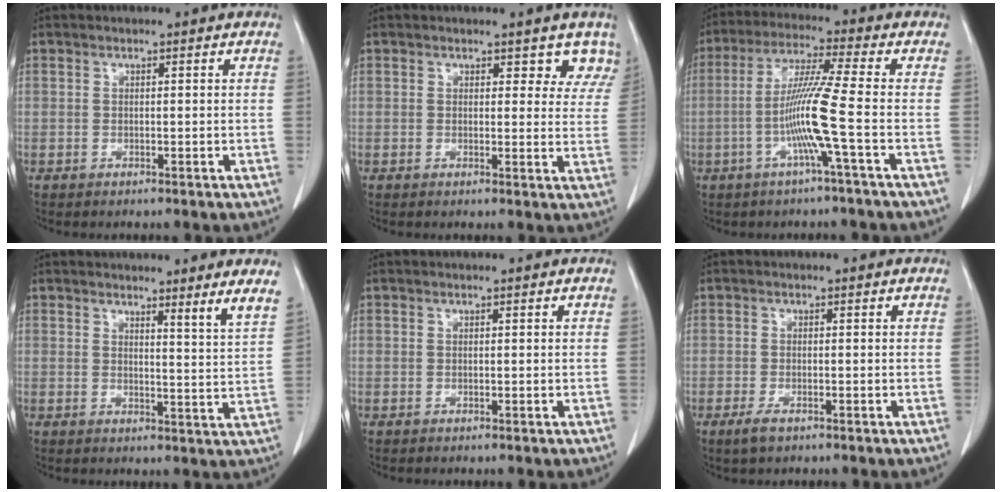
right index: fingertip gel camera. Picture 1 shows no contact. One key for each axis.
{"total": 4.8, "fx": 4.0, "fy": 2.4, "fz": 1.0, "tx": 0.015, "ty": -0.008, "tz": 0.029}
{"total": 9.4, "fx": -2.5, "fy": -1.8, "fz": 8.9, "tx": -0.176, "ty": -0.002, "tz": -0.052}
{"total": 4.0, "fx": 3.3, "fy": -1.0, "fz": 2.1, "tx": -0.036, "ty": -0.037, "tz": 0.034}
{"total": 0.0}
{"total": 2.2, "fx": -1.4, "fy": 0.7, "fz": 1.6, "tx": -0.033, "ty": -0.003, "tz": -0.023}